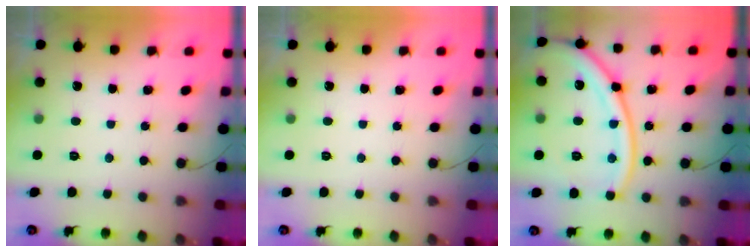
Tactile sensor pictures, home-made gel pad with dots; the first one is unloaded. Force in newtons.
{"total": 0.0}
{"total": 18.4, "press": 18.3, "slide": 2.1}